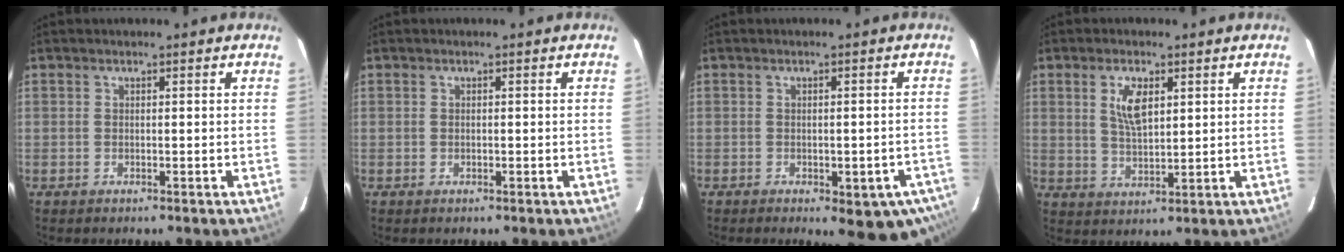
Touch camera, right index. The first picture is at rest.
{"total": 0.5, "force": [-0.1, 0.4, 0.3], "torque": [-0.005, 0.001, 0.000]}
{"total": 11.6, "force": [-7.0, 4.5, 8.2], "torque": [-0.097, -0.018, -0.080]}
{"total": 6.2, "force": [2.3, 2.8, 5.0], "torque": [-0.091, 0.002, 0.048]}